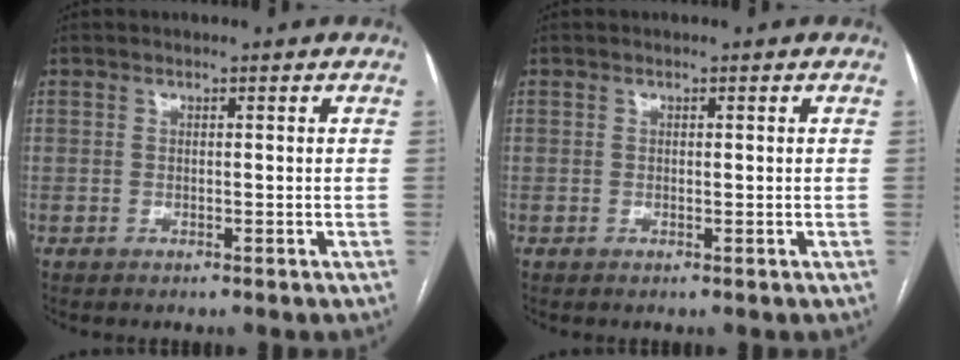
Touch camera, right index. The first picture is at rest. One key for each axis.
{"total": 0.0}